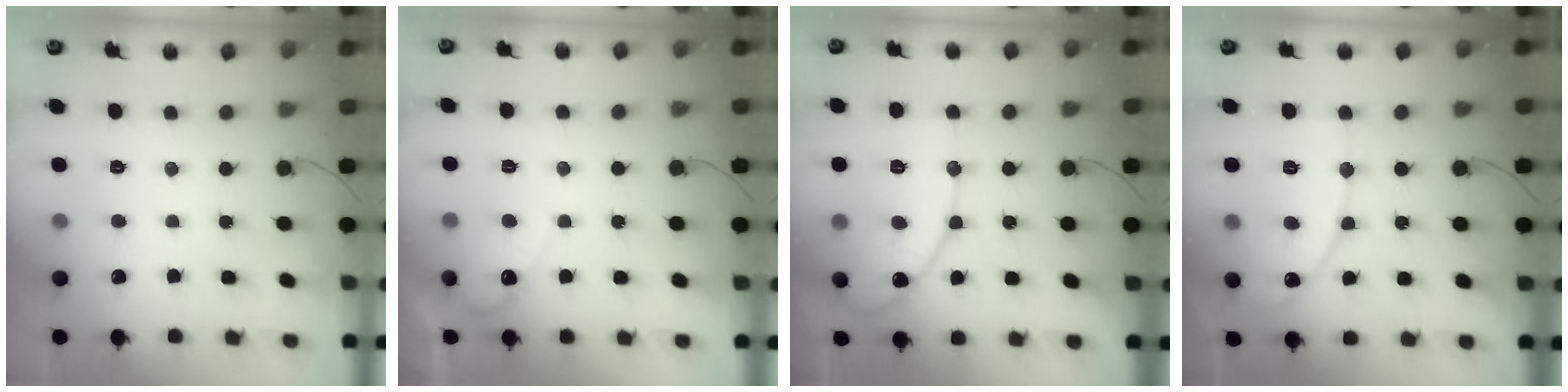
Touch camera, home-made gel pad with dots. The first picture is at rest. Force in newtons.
{"total": 3.8, "press": 3.8, "slide": 0.2}
{"total": 12.8, "press": 12.7, "slide": 1.1}
{"total": 11.4, "press": 11.3, "slide": 1.0}